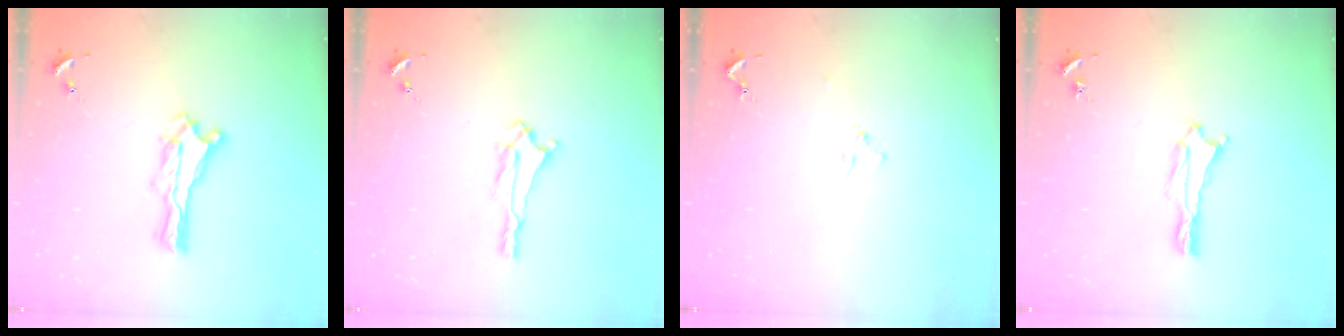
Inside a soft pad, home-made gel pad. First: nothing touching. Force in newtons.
{"total": 1.9, "press": 1.9, "slide": 0.4}
{"total": 1.1, "press": 1.1, "slide": 0.1}
{"total": 1.0, "press": 1.0, "slide": 0.2}